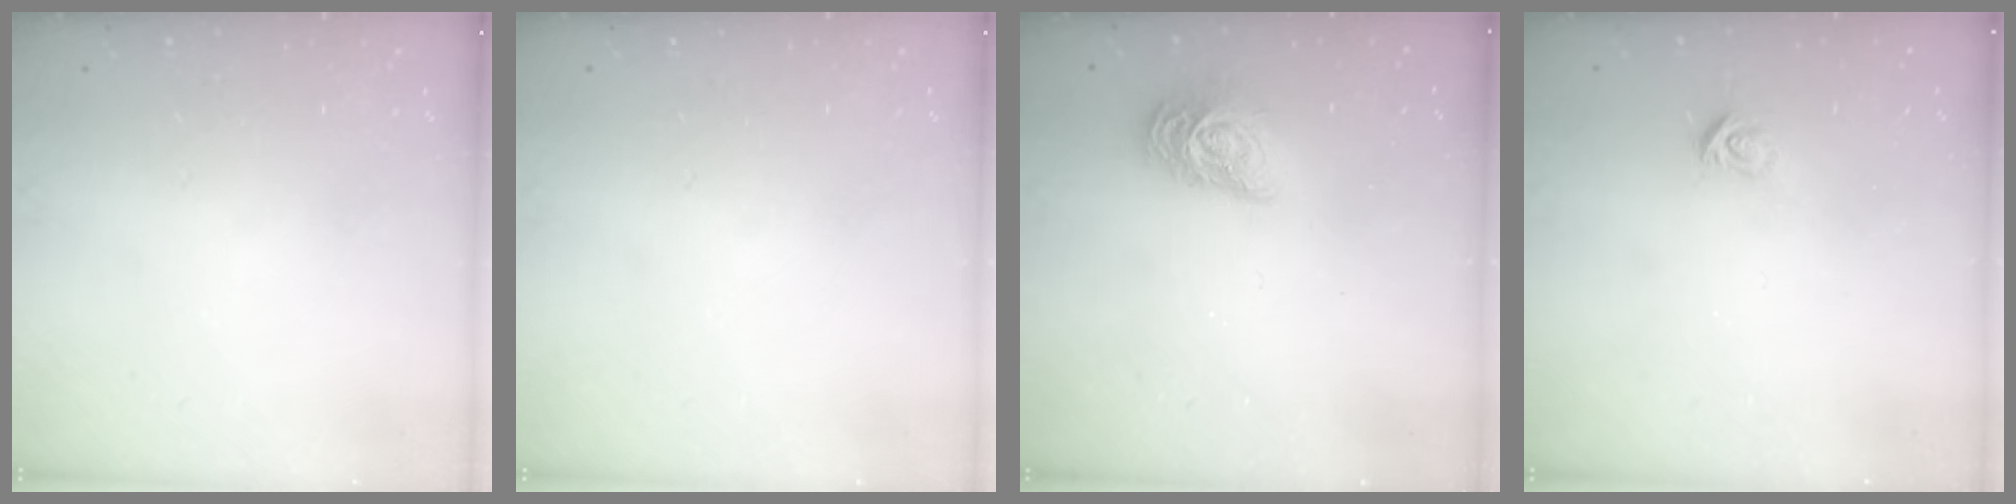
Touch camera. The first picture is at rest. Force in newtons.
{"total": 0.0}
{"total": 11.7, "press": 11.6, "slide": 1.0}
{"total": 3.6, "press": 3.6, "slide": 0.3}